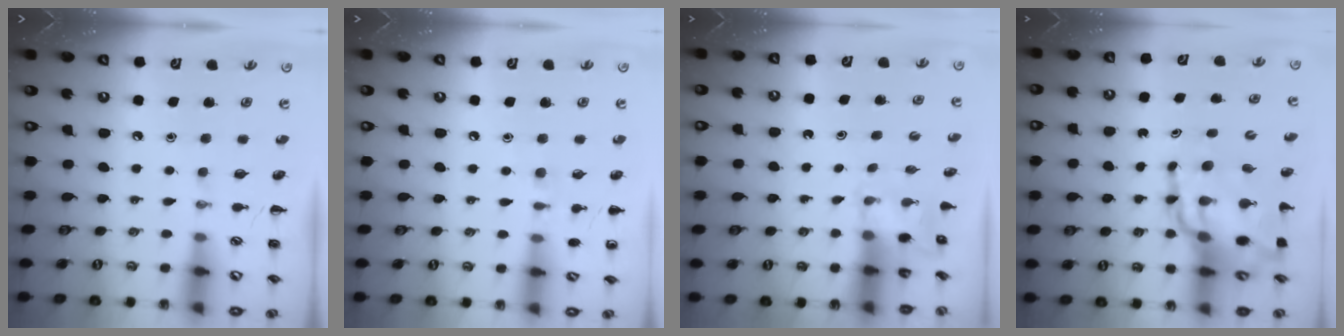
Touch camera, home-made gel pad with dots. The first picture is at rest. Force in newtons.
{"total": 5.9, "press": 5.6, "slide": 1.7}
{"total": 2.1, "press": 2.0, "slide": 0.6}
{"total": 17.4, "press": 16.8, "slide": 4.4}